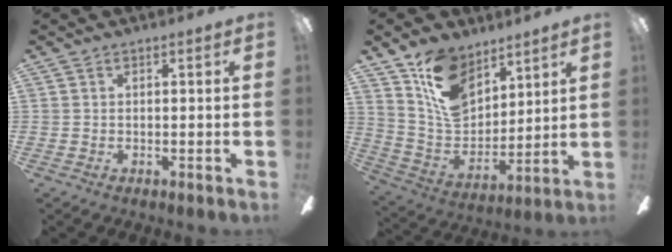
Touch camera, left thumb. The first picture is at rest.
{"total": 14.8, "force": [9.7, 8.9, 6.6], "torque": [-0.133, -0.047, 0.191]}